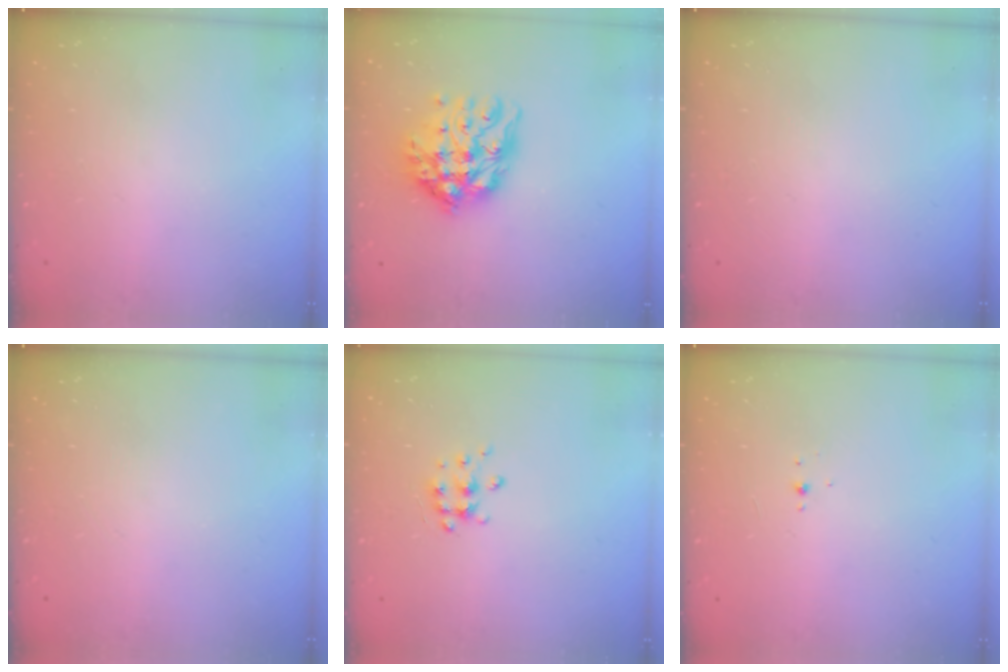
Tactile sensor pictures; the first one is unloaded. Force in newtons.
{"total": 13.8, "press": 13.7, "slide": 1.2}
{"total": 0.0}
{"total": 0.0}
{"total": 7.0, "press": 7.0, "slide": 0.6}
{"total": 2.1, "press": 1.9, "slide": 0.8}